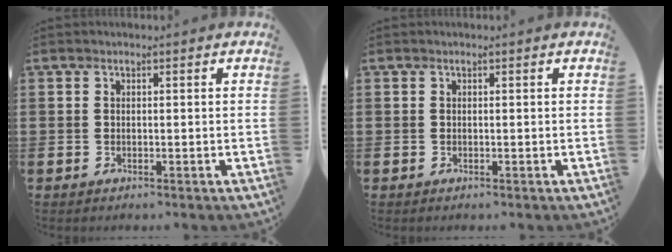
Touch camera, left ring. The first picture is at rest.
{"total": 0.0}